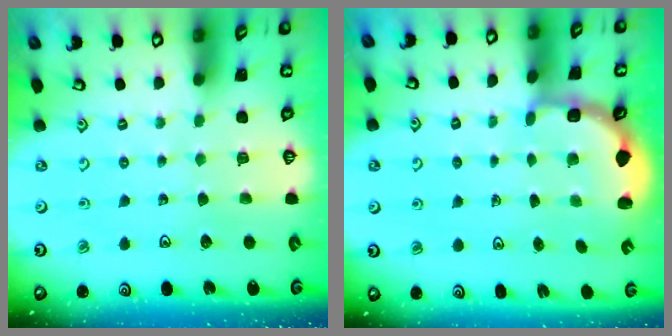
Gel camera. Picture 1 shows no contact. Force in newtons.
{"total": 2.8, "press": 2.5, "slide": 1.4}